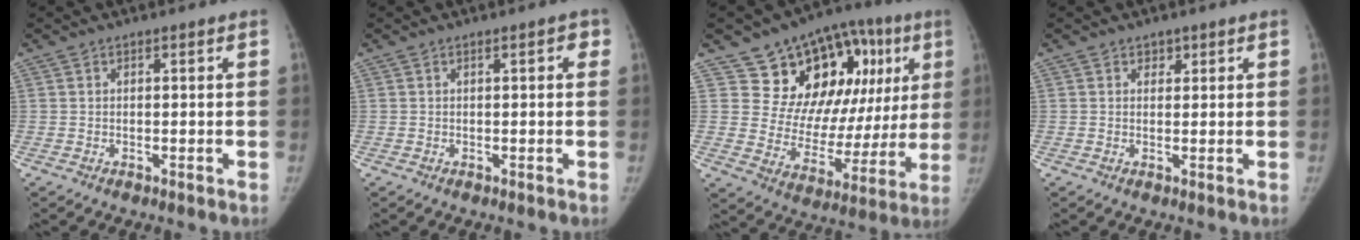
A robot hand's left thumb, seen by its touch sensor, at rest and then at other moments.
{"total": 1.8, "force": [0.6, 0.7, 1.5], "torque": [-0.012, 0.003, 0.005]}
{"total": 23.3, "force": [9.3, 14.7, 15.5], "torque": [-0.148, -0.006, 0.146]}
{"total": 1.5, "force": [0.9, 1.1, 0.3], "torque": [0.009, -0.006, 0.012]}